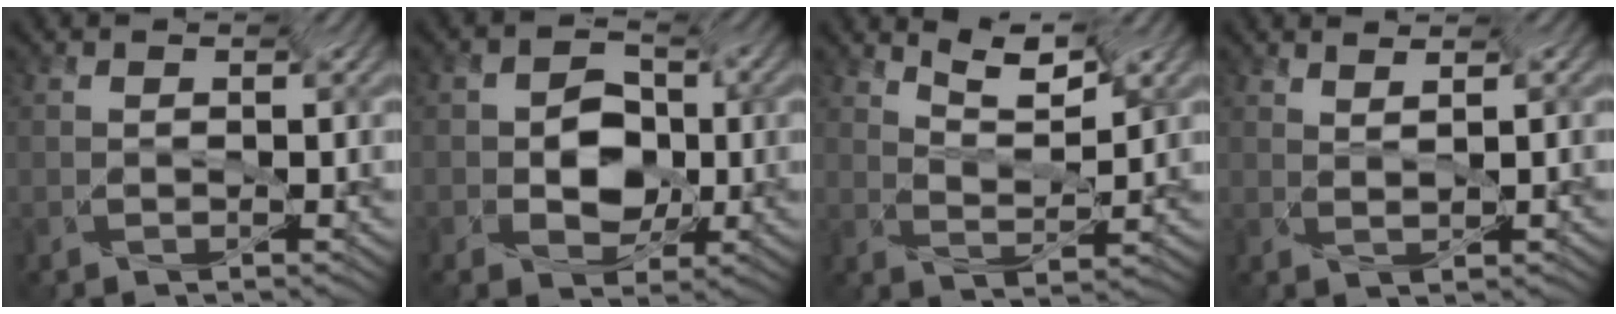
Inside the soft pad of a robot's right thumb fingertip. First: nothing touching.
{"total": 5.6, "force": [-3.0, 3.8, 3.0], "torque": [-0.051, -0.007, -0.051]}
{"total": 3.4, "force": [2.8, -0.5, 1.9], "torque": [-0.053, 0.001, 0.058]}
{"total": 2.4, "force": [2.2, -0.2, 0.8], "torque": [-0.015, -0.009, 0.038]}